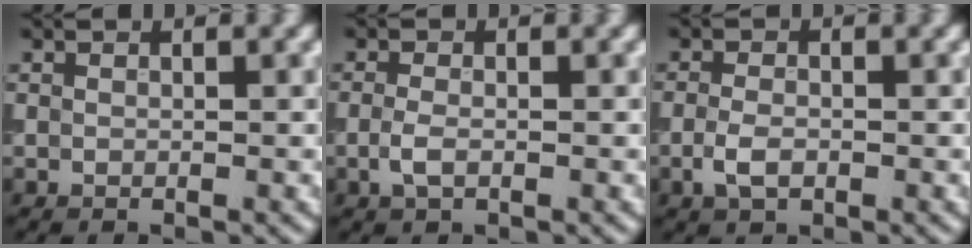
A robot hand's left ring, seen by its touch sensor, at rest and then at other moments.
{"total": 1.7, "force": [-0.5, 0.9, 1.4], "torque": [-0.032, -0.001, -0.014]}
{"total": 2.2, "force": [-0.7, 1.3, 1.7], "torque": [-0.036, -0.001, -0.017]}